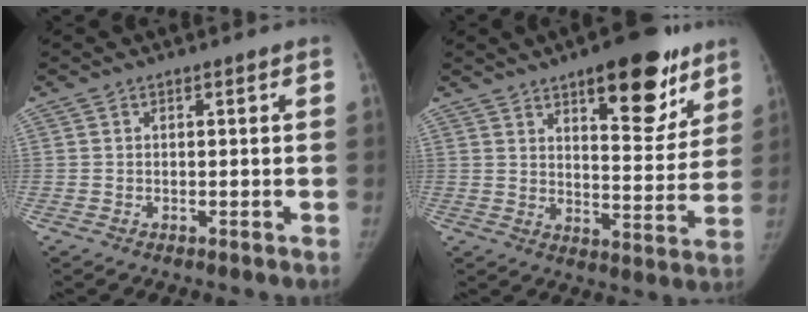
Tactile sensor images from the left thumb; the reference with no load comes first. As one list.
[{"total": 17.3, "force": [10.4, 6.8, 12.1], "torque": [-0.109, -0.054, 0.147]}]